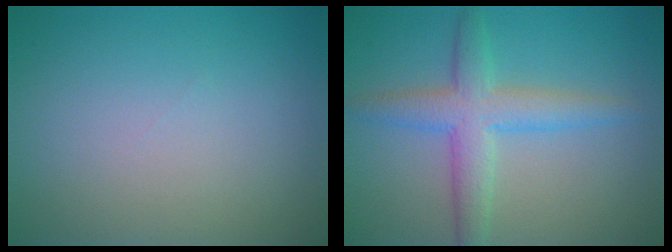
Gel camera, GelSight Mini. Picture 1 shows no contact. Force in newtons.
{"total": 4.4, "press": 4.4, "slide": 0.1}